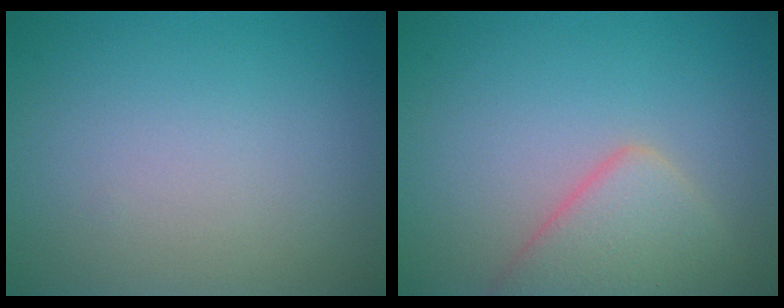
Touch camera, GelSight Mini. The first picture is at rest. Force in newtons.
{"total": 4.2, "press": 4.2, "slide": 0.2}